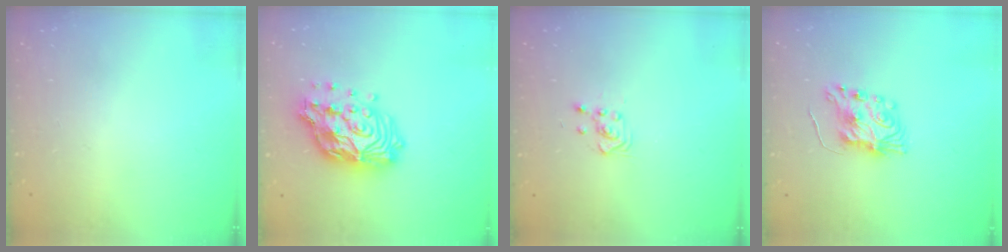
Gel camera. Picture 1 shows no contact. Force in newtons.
{"total": 18.7, "press": 18.6, "slide": 1.5}
{"total": 3.6, "press": 3.4, "slide": 1.1}
{"total": 8.0, "press": 8.0, "slide": 0.2}